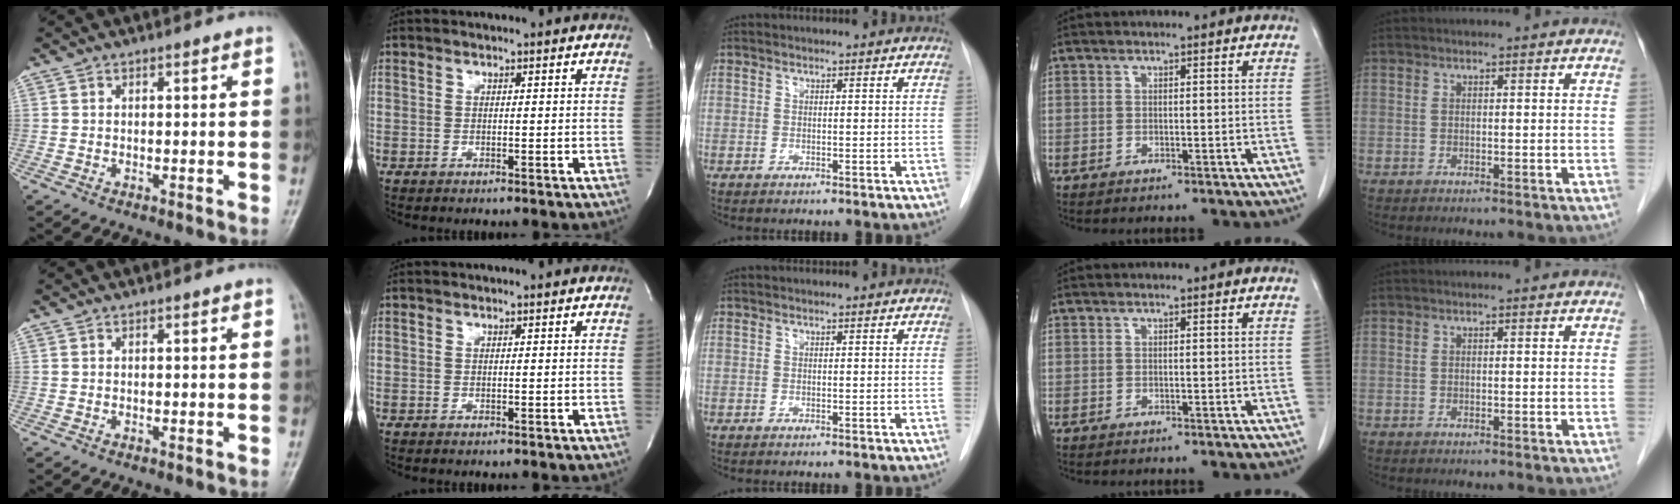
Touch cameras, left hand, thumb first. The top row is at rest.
{}